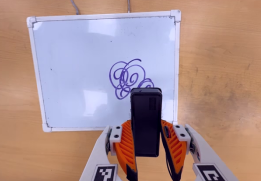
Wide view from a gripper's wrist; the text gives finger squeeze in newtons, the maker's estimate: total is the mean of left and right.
{"total": 5.0, "left": 3.5, "right": 6.6}